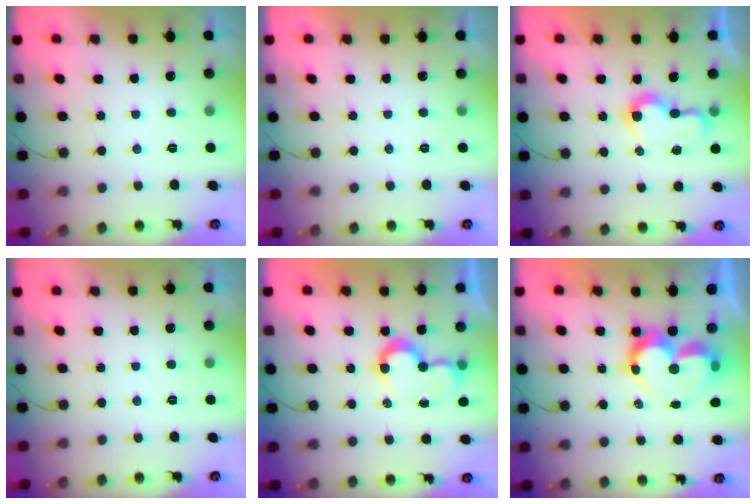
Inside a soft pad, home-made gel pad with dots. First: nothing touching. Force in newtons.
{"total": 1.7, "press": 1.7, "slide": 0.1}
{"total": 7.9, "press": 7.9, "slide": 0.7}
{"total": 0.0}
{"total": 7.8, "press": 7.8, "slide": 0.1}
{"total": 10.4, "press": 10.4, "slide": 0.7}